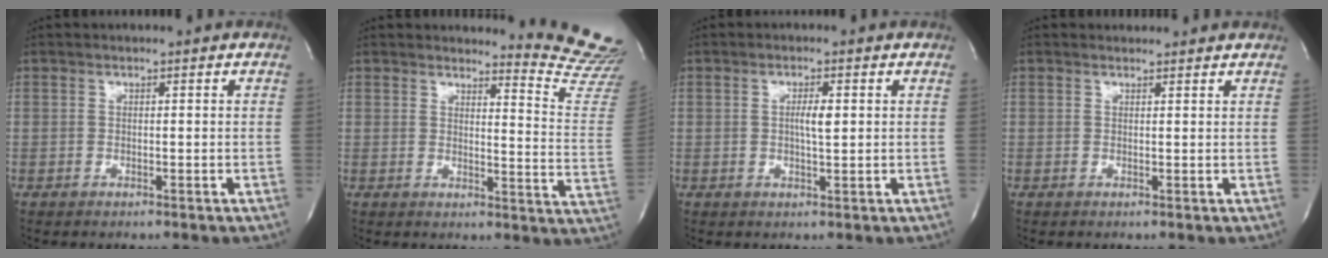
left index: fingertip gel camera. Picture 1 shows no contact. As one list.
[{"total": 12.6, "force": [12.5, -1.3, 0.7], "torque": [0.006, -0.157, 0.115]}, {"total": 2.6, "force": [0.3, 0.4, 2.6], "torque": [-0.048, -0.001, 0.004]}, {"total": 2.3, "force": [2.2, 0.6, 0.0], "torque": [-0.012, 0.009, 0.023]}]